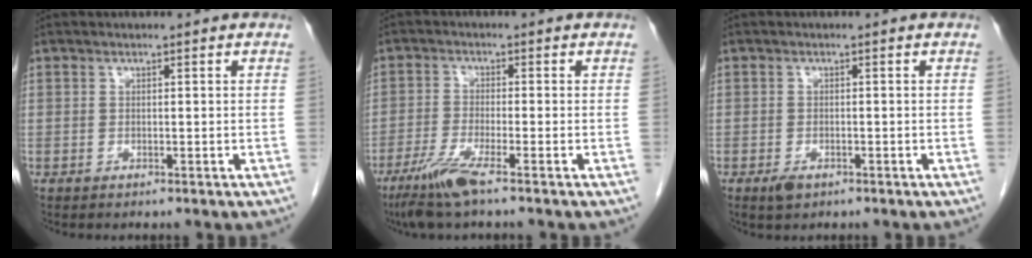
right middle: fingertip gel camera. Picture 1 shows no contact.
{"total": 5.9, "force": [-3.9, -0.1, 4.4], "torque": [-0.096, -0.018, -0.080]}
{"total": 1.9, "force": [-1.1, 1.0, 1.2], "torque": [-0.025, -0.001, -0.013]}